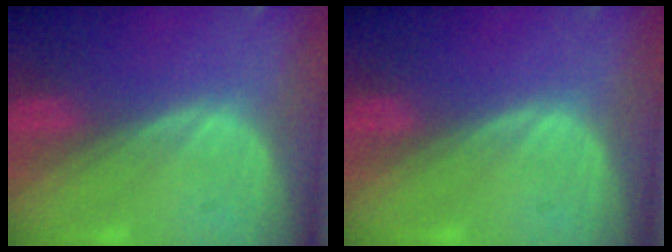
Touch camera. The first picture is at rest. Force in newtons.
{"total": 0.0}